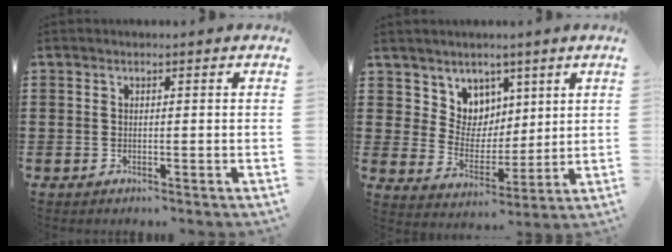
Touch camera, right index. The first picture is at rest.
{"total": 6.5, "force": [4.3, 4.8, -0.6], "torque": [-0.033, -0.024, 0.083]}